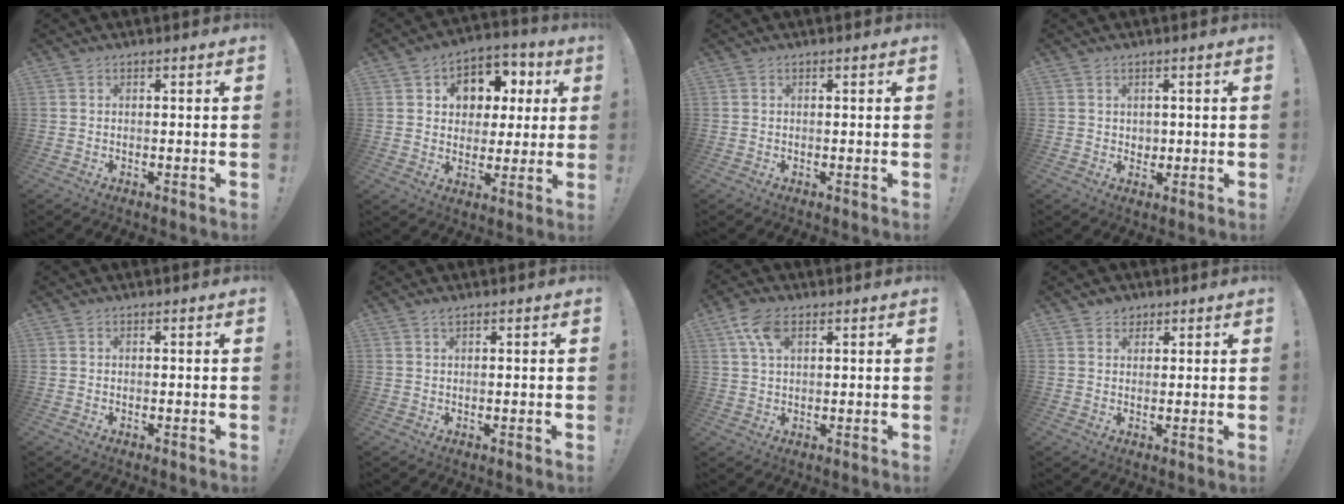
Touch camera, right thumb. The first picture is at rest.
{"total": 9.5, "force": [2.7, 8.4, 3.4], "torque": [-0.031, -0.019, 0.054]}
{"total": 0.0}
{"total": 2.6, "force": [1.0, 2.3, 0.4], "torque": [0.002, -0.006, 0.016]}
{"total": 0.0}
{"total": 1.0, "force": [0.8, 0.1, 0.6], "torque": [-0.005, -0.003, 0.012]}
{"total": 8.6, "force": [3.8, 4.6, 6.1], "torque": [-0.115, -0.005, 0.072]}
{"total": 2.9, "force": [2.0, 2.1, 0.4], "torque": [0.003, -0.009, 0.036]}